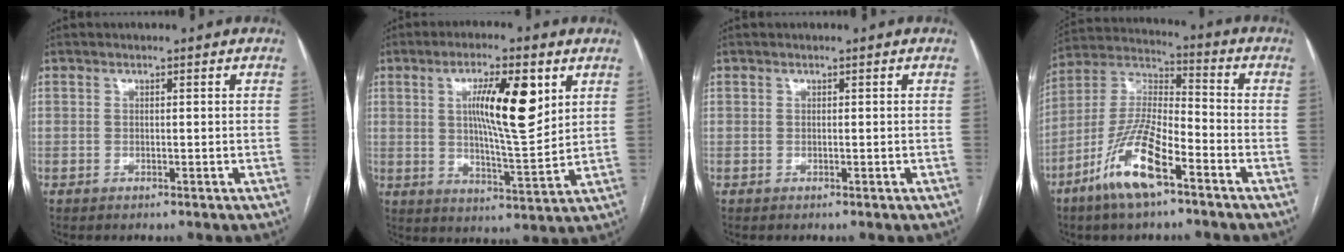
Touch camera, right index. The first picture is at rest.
{"total": 11.8, "force": [4.0, 2.0, 10.9], "torque": [-0.181, 0.000, 0.068]}
{"total": 0.0}
{"total": 13.4, "force": [-7.3, 2.8, 10.9], "torque": [-0.225, -0.008, -0.140]}